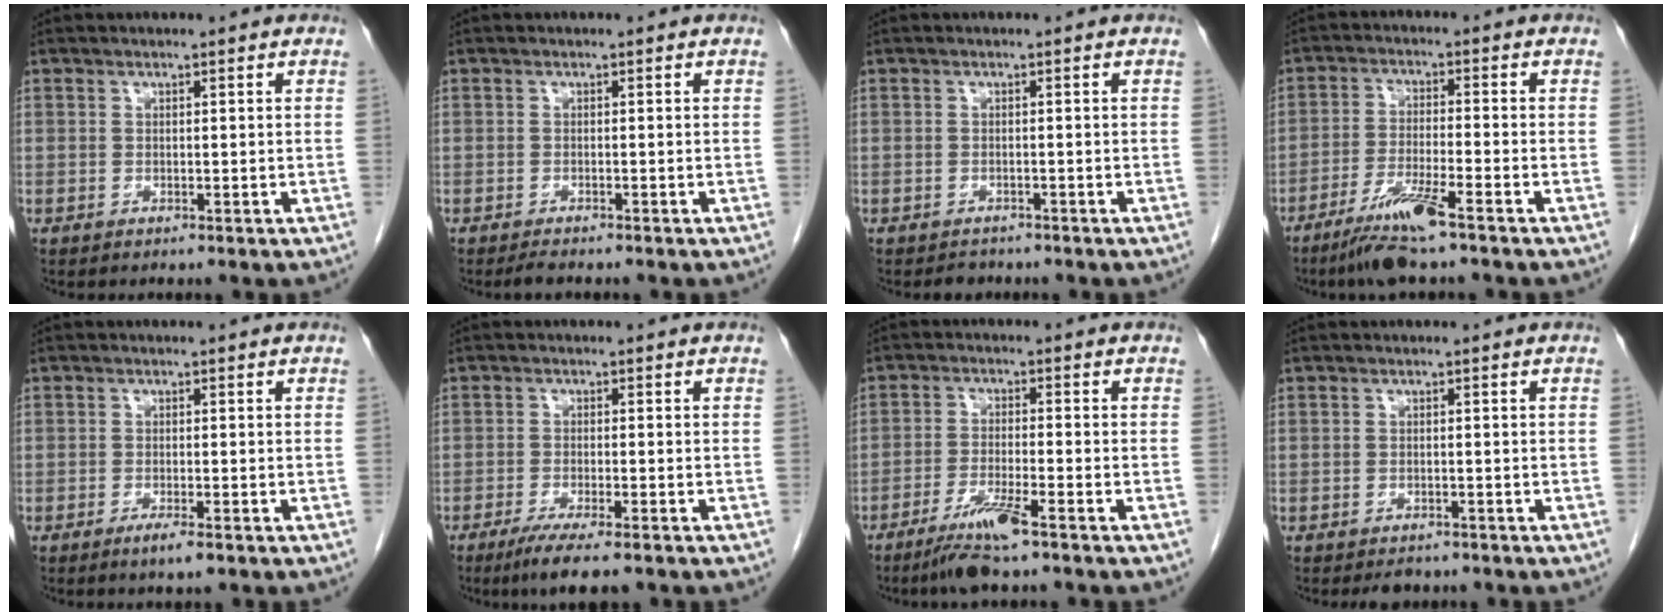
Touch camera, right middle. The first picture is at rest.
{"total": 1.2, "force": [-1.1, 0.1, 0.6], "torque": [-0.016, -0.004, -0.017]}
{"total": 1.5, "force": [-1.3, 0.7, 0.1], "torque": [-0.006, 0.000, -0.018]}
{"total": 7.6, "force": [-5.2, -0.1, 5.5], "torque": [-0.111, -0.022, -0.098]}
{"total": 2.2, "force": [-1.3, 0.3, 1.7], "torque": [-0.031, -0.003, -0.022]}
{"total": 6.4, "force": [-4.5, 0.6, 4.5], "torque": [-0.073, -0.016, -0.068]}
{"total": 6.3, "force": [-4.2, -0.1, 4.6], "torque": [-0.094, -0.016, -0.080]}
{"total": 2.2, "force": [-1.8, 1.0, 0.6], "torque": [-0.012, -0.001, -0.023]}